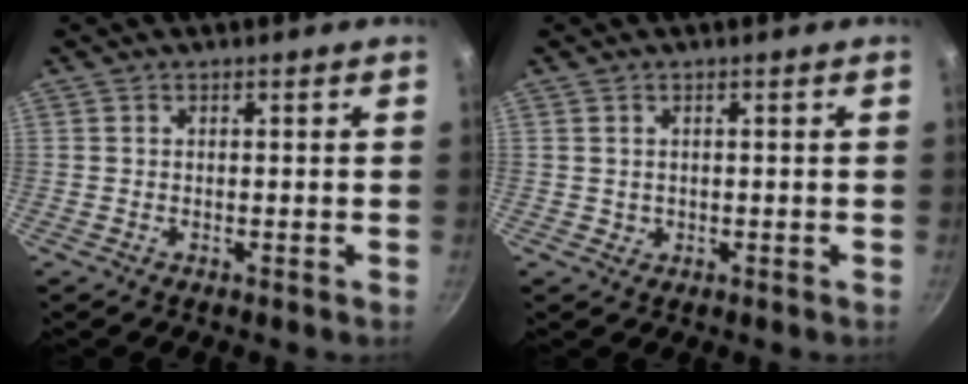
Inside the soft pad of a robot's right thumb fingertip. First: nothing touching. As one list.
[{"total": 0.7, "force": [0.2, 0.6, 0.2], "torque": [0.001, 0.000, 0.005]}]